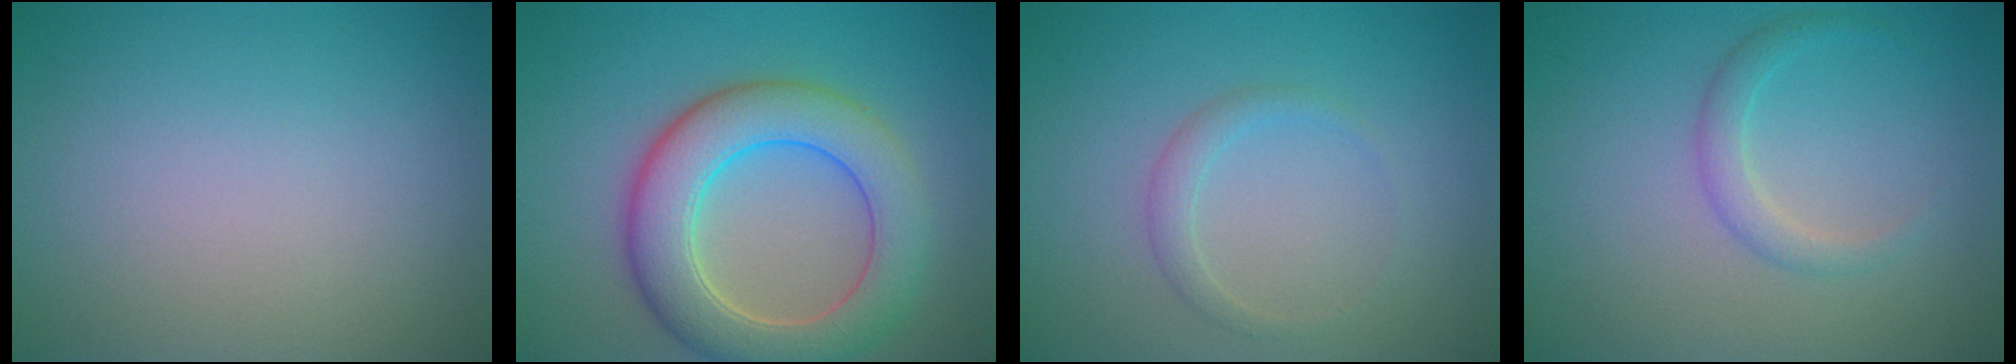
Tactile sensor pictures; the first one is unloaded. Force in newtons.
{"total": 7.6, "press": 7.6, "slide": 0.3}
{"total": 1.4, "press": 1.4, "slide": 0.0}
{"total": 1.8, "press": 1.8, "slide": 0.2}